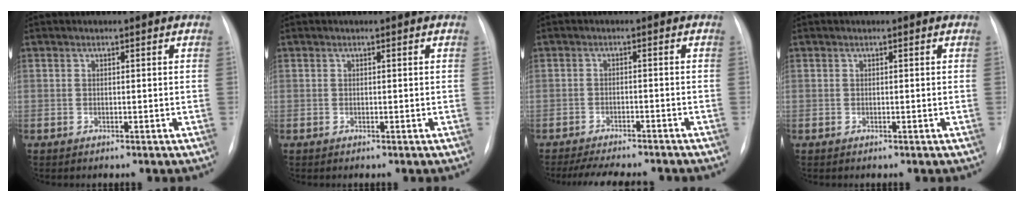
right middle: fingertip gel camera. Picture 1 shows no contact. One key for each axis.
{"total": 0.0}
{"total": 11.0, "fx": -9.8, "fy": 2.2, "fz": 4.5, "tx": -0.067, "ty": -0.004, "tz": -0.133}
{"total": 0.0}